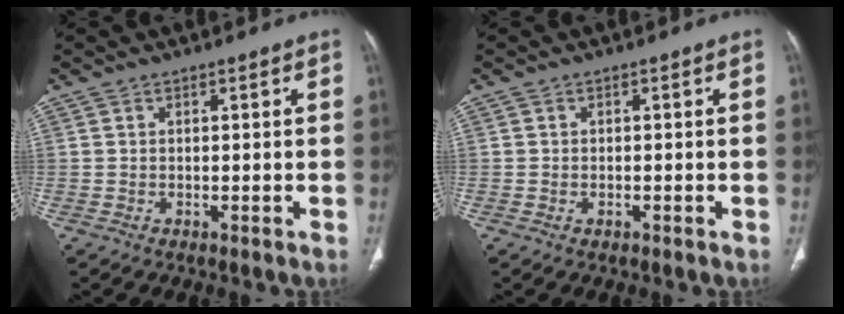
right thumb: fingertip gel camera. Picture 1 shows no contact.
{"total": 0.8, "force": [-0.3, 0.5, 0.6], "torque": [-0.013, 0.004, -0.003]}